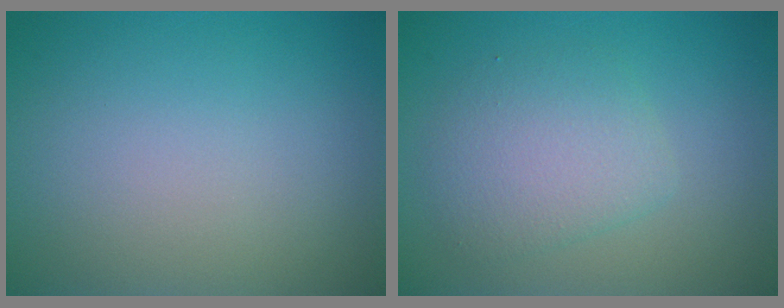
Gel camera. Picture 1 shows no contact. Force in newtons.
{"total": 3.5, "press": 3.5, "slide": 0.1}